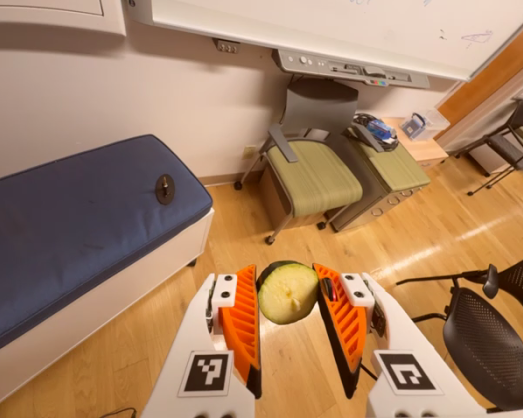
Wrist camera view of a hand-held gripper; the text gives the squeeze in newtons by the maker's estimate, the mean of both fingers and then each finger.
{"total": 10.0, "left": 9.7, "right": 10.3}